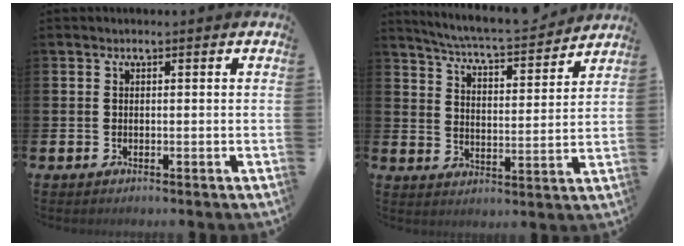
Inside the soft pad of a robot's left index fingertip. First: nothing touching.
{"total": 6.2, "force": [6.1, 0.1, 1.4], "torque": [-0.056, -0.044, 0.103]}